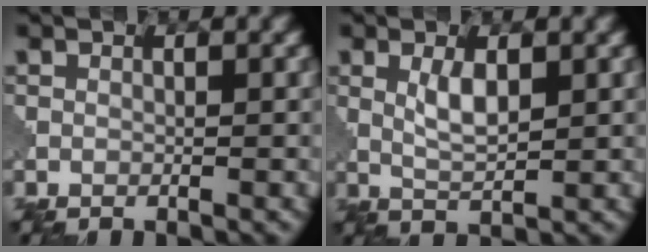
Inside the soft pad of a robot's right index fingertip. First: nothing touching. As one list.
[{"total": 2.5, "force": [1.1, 0.8, 2.1], "torque": [-0.047, -0.002, 0.025]}]